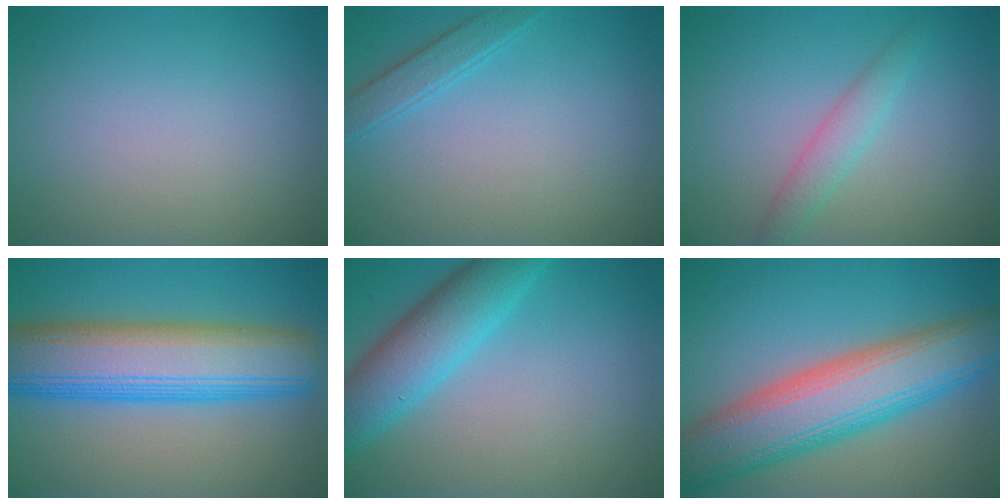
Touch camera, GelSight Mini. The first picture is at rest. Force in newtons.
{"total": 1.9, "press": 1.9, "slide": 0.1}
{"total": 2.3, "press": 2.3, "slide": 0.0}
{"total": 11.4, "press": 11.4, "slide": 0.2}
{"total": 6.3, "press": 6.3, "slide": 0.3}
{"total": 10.6, "press": 10.6, "slide": 0.5}